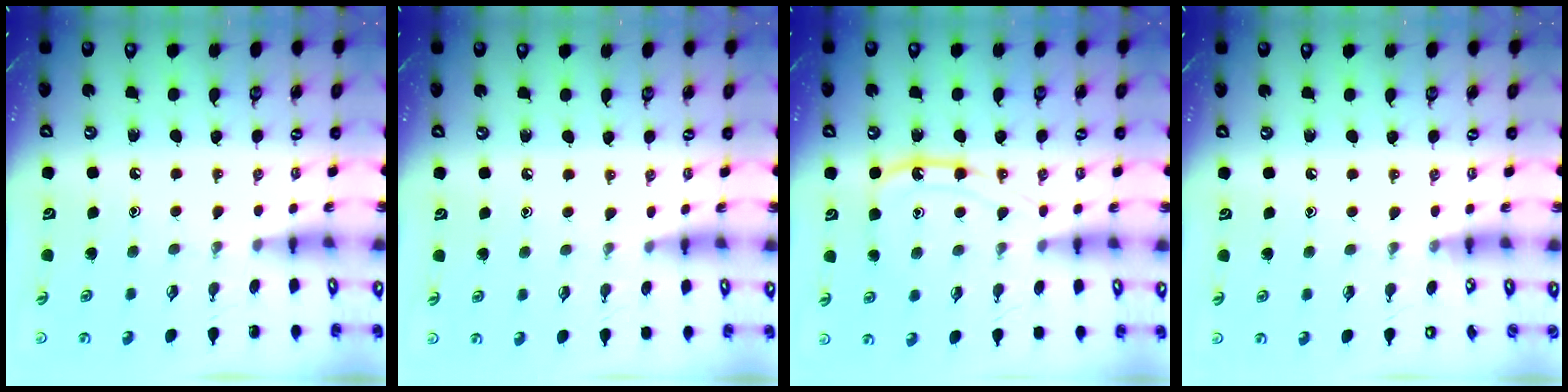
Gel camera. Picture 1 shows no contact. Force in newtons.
{"total": 5.4, "press": 5.3, "slide": 0.8}
{"total": 12.5, "press": 12.5, "slide": 1.0}
{"total": 2.9, "press": 2.9, "slide": 0.4}